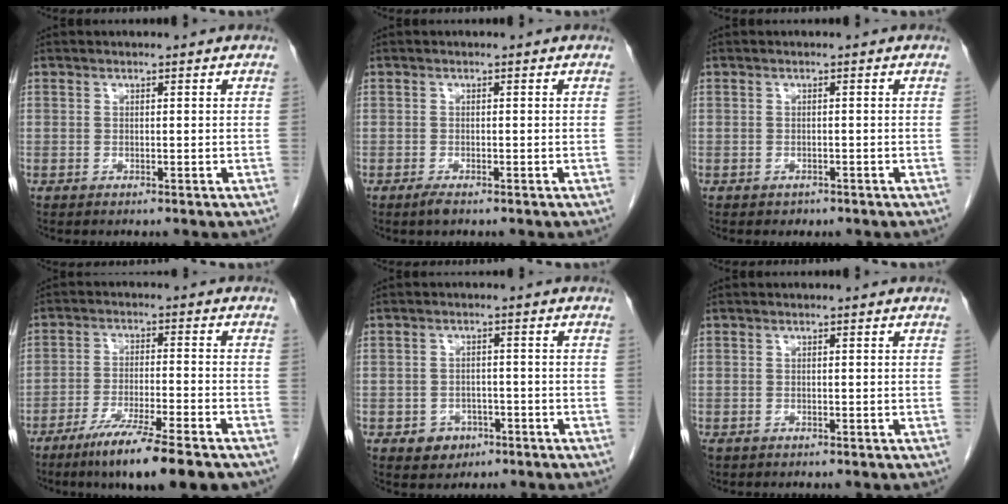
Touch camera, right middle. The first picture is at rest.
{"total": 1.2, "force": [-0.9, 0.2, 0.8], "torque": [-0.021, -0.004, -0.016]}
{"total": 1.0, "force": [-0.8, 0.7, 0.2], "torque": [-0.009, -0.001, -0.009]}
{"total": 12.1, "force": [-8.7, 0.5, 8.4], "torque": [-0.135, -0.030, -0.138]}
{"total": 3.5, "force": [-1.8, 2.8, 1.0], "torque": [-0.011, 0.008, -0.019]}
{"total": 0.0}